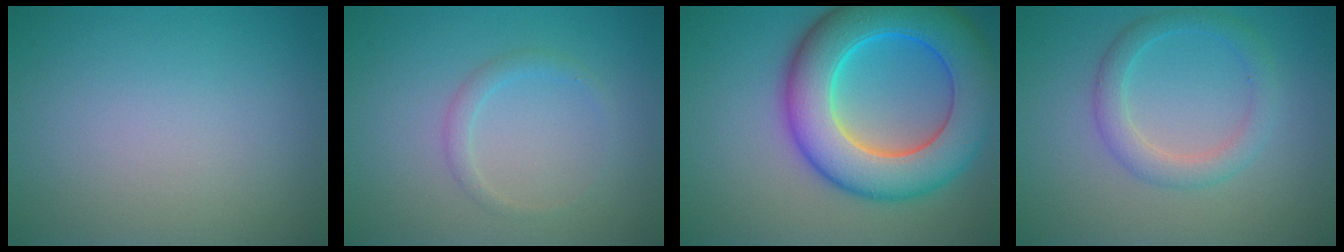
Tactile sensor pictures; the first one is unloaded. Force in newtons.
{"total": 1.3, "press": 1.3, "slide": 0.0}
{"total": 11.4, "press": 11.4, "slide": 0.3}
{"total": 2.8, "press": 2.8, "slide": 0.0}